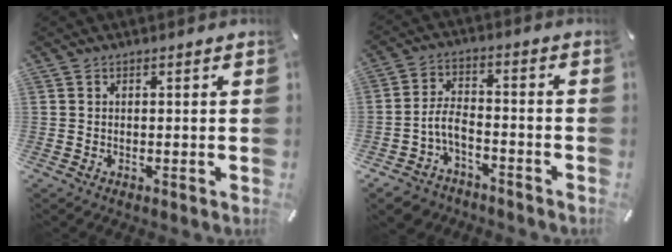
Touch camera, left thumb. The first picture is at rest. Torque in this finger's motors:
{"motor_torque": [-0.20, 0.30, 0.60, 0.59, 0.05]}